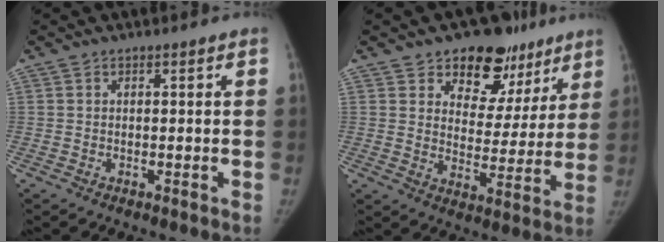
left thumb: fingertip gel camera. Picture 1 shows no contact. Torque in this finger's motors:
{"motor_torque": [0.19, 0.18, 0.13, 0.01, -0.01]}